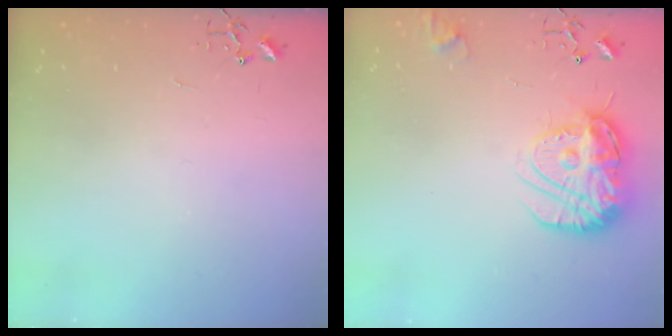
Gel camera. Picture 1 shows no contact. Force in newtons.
{"total": 15.3, "press": 15.2, "slide": 1.3}